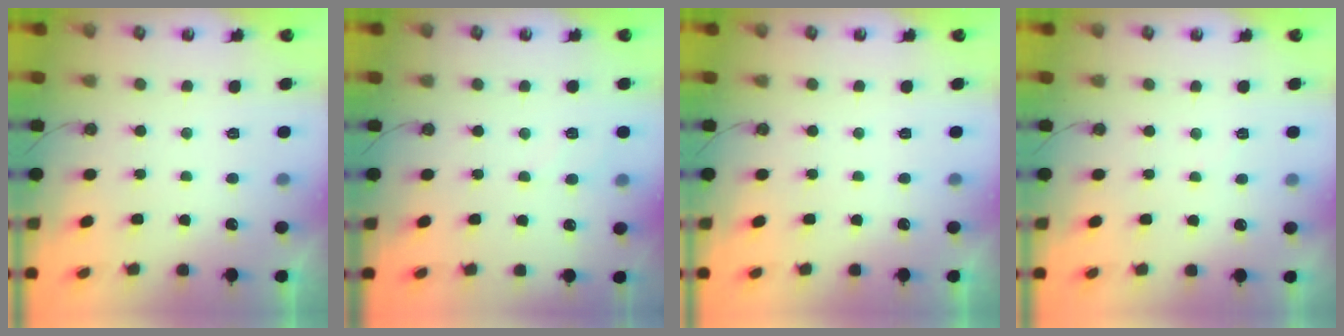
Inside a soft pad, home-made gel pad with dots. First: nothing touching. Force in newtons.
{"total": 4.7, "press": 4.7, "slide": 0.7}
{"total": 0.0}
{"total": 3.5, "press": 3.5, "slide": 0.6}